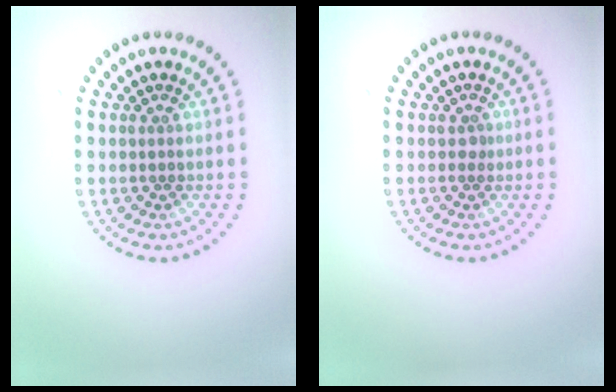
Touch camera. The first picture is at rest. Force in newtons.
{"total": 0.8, "press": 0.6, "slide": 0.5}